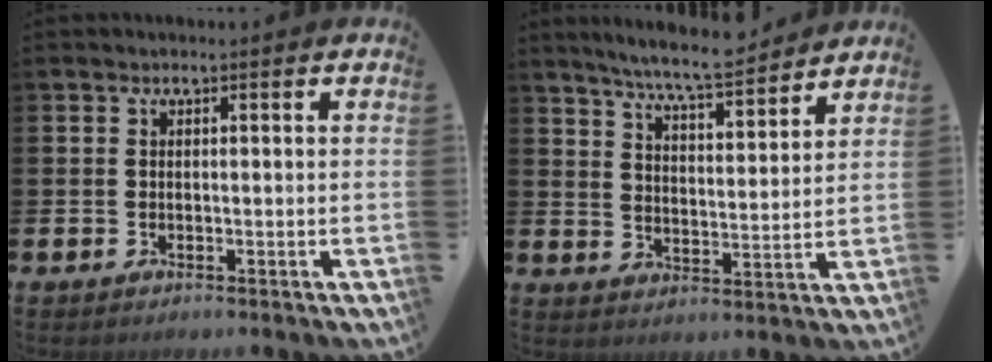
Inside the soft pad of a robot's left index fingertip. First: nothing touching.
{"total": 7.5, "force": [7.1, -0.1, 2.2], "torque": [-0.061, -0.043, 0.126]}